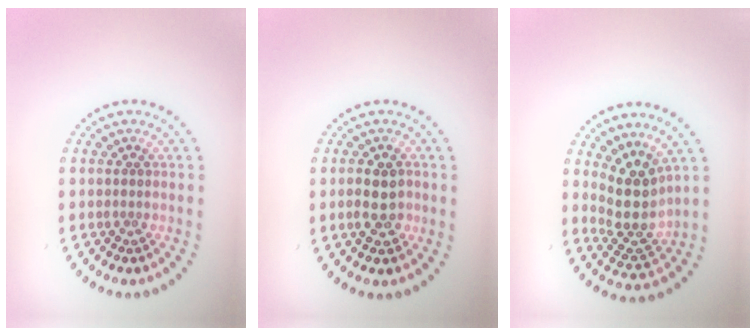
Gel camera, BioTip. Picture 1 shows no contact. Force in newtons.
{"total": 2.9, "press": 2.9, "slide": 0.4}
{"total": 4.4, "press": 3.5, "slide": 2.6}